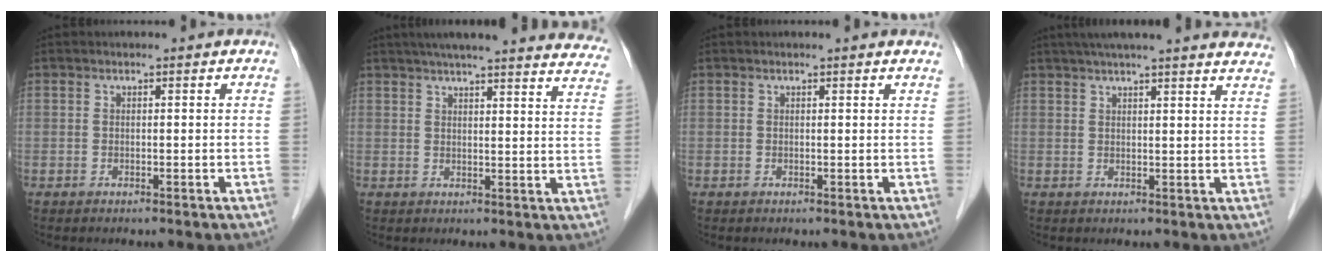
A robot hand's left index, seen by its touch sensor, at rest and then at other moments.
{"total": 27.7, "force": [25.1, 2.5, 11.5], "torque": [-0.168, -0.040, 0.289]}
{"total": 1.3, "force": [1.2, -0.1, 0.4], "torque": [-0.018, 0.001, 0.011]}
{"total": 21.7, "force": [19.4, 0.9, 9.6], "torque": [-0.144, 0.009, 0.236]}